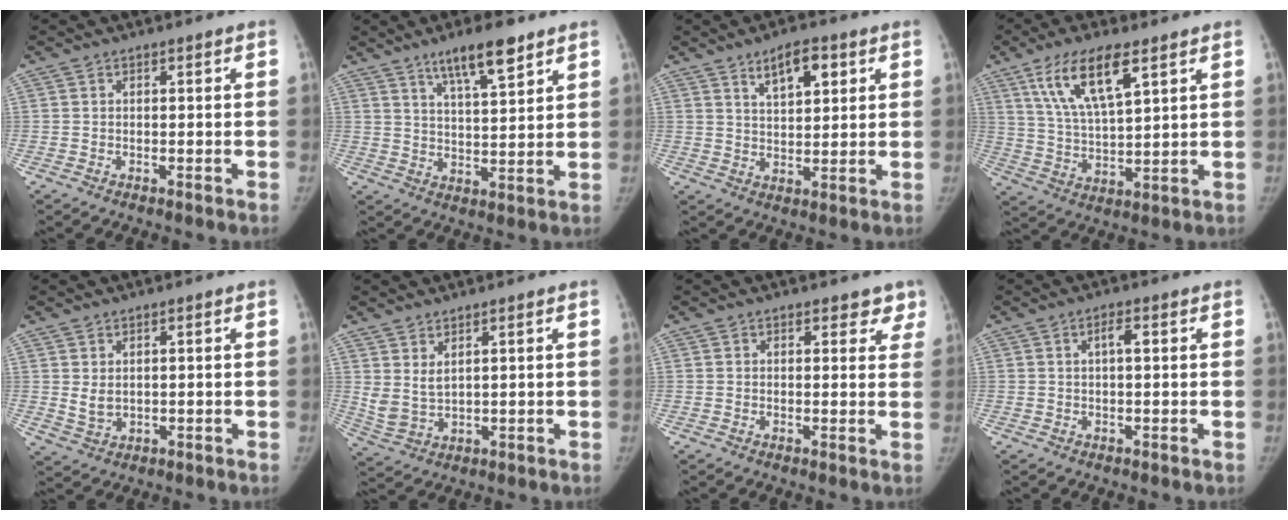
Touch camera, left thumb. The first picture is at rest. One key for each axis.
{"total": 9.2, "fx": 6.4, "fy": 2.0, "fz": 6.4, "tx": -0.095, "ty": -0.036, "tz": 0.111}
{"total": 7.2, "fx": 3.8, "fy": 3.2, "fz": 5.3, "tx": -0.067, "ty": -0.019, "tz": 0.062}
{"total": 12.3, "fx": 6.6, "fy": 3.8, "fz": 9.6, "tx": -0.172, "ty": -0.025, "tz": 0.130}
{"total": 2.9, "fx": 0.7, "fy": 2.1, "fz": 1.8, "tx": -0.029, "ty": -0.013, "tz": 0.025}
{"total": 4.5, "fx": 2.4, "fy": 1.9, "fz": 3.3, "tx": -0.068, "ty": -0.021, "tz": 0.062}
{"total": 3.7, "fx": 3.0, "fy": 2.0, "fz": 0.8, "tx": 0.035, "ty": -0.013, "tz": 0.029}
{"total": 2.5, "fx": 0.7, "fy": 0.8, "fz": 2.2, "tx": -0.040, "ty": 0.005, "tz": 0.012}